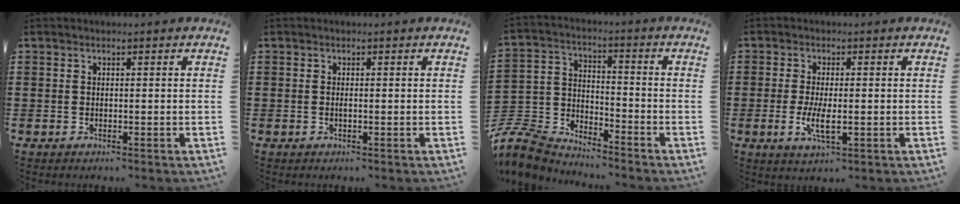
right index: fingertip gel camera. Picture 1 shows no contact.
{"total": 0.5, "force": [-0.2, -0.1, 0.5], "torque": [-0.010, -0.006, -0.002]}
{"total": 7.4, "force": [-7.1, 1.9, 1.1], "torque": [-0.051, 0.003, -0.151]}
{"total": 5.0, "force": [-1.0, 1.6, 4.6], "torque": [-0.098, -0.007, -0.023]}